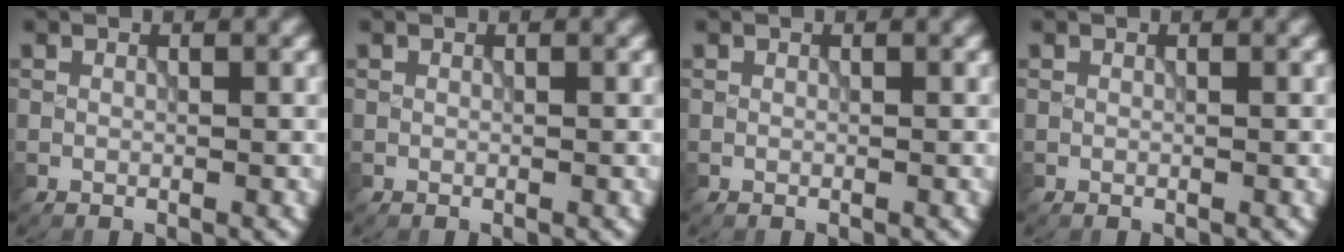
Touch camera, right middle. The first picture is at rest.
{"total": 0.0}
{"total": 0.0}
{"total": 0.0}